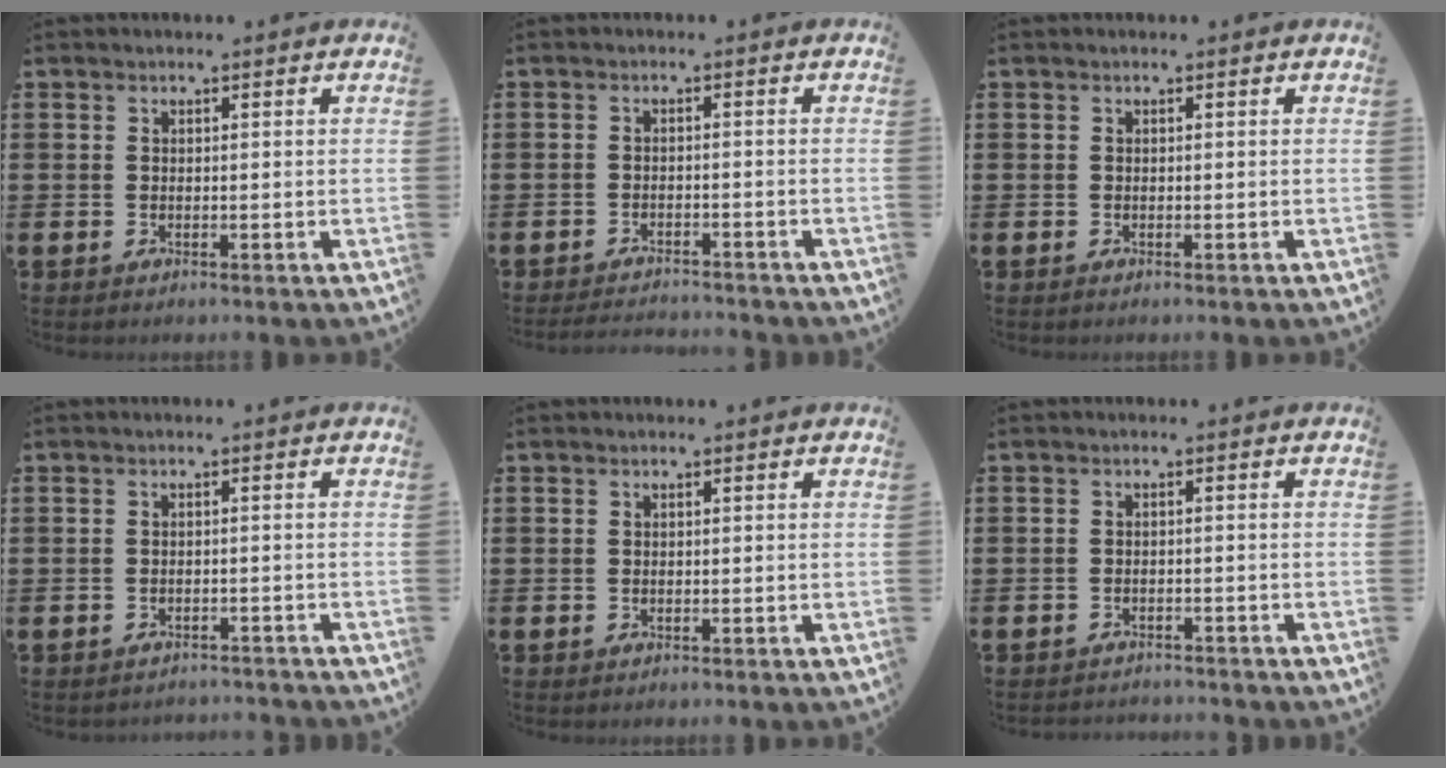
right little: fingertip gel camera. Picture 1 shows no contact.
{"total": 1.9, "force": [-1.9, -0.1, 0.1], "torque": [-0.004, 0.003, -0.039]}
{"total": 0.0}
{"total": 1.0, "force": [-1.0, 0.0, -0.1], "torque": [-0.002, 0.002, -0.021]}
{"total": 0.0}
{"total": 1.1, "force": [-1.1, 0.0, -0.1], "torque": [-0.001, 0.003, -0.024]}